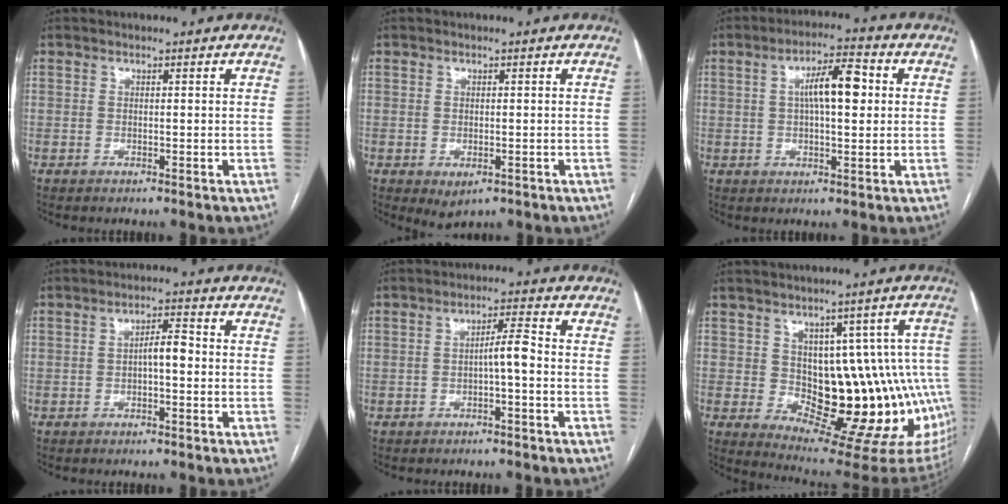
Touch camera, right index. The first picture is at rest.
{"total": 2.8, "force": [-1.1, 1.6, 2.0], "torque": [-0.028, -0.005, -0.002]}
{"total": 8.0, "force": [1.5, 2.2, 7.6], "torque": [-0.132, 0.021, 0.022]}
{"total": 3.4, "force": [-0.5, 1.0, 3.2], "torque": [-0.050, 0.012, -0.007]}
{"total": 4.0, "force": [-1.0, 0.7, 3.8], "torque": [-0.058, 0.014, -0.014]}
{"total": 17.0, "force": [-0.7, 8.2, 14.9], "torque": [-0.132, 0.023, 0.011]}